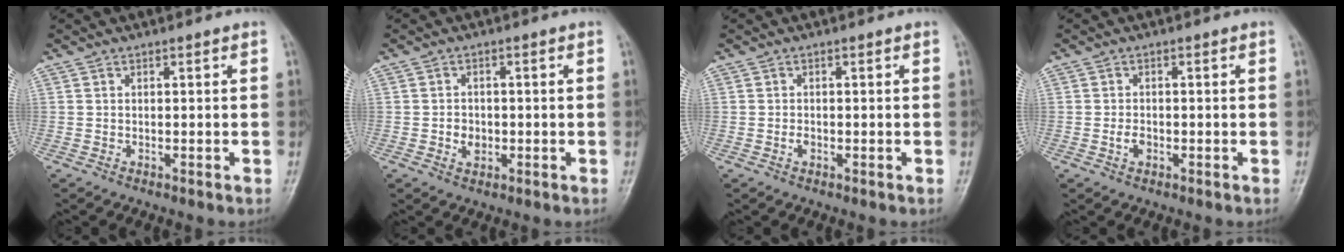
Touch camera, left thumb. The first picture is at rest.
{"total": 2.9, "force": [-0.6, 2.4, 1.6], "torque": [-0.015, 0.004, -0.010]}
{"total": 1.1, "force": [-0.4, 0.8, 0.7], "torque": [-0.010, 0.001, -0.009]}
{"total": 2.0, "force": [-0.6, 1.4, 1.3], "torque": [-0.022, 0.004, -0.013]}